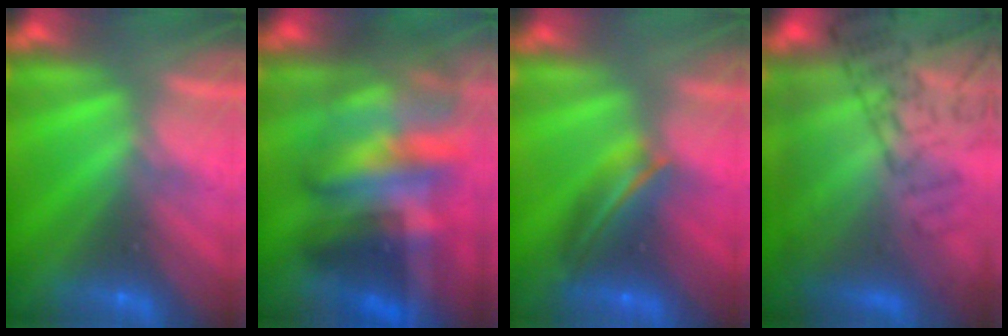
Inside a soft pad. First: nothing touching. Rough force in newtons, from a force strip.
{"total": 7.0}
{"total": 6.6}
{"total": 7.5}